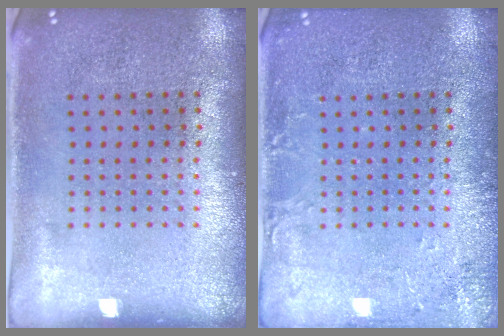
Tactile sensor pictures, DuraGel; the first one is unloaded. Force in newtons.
{"total": 2.2, "press": 2.2, "slide": 0.3}